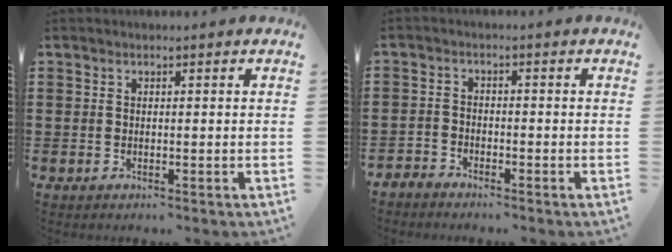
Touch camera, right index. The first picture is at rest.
{"total": 2.0, "force": [-2.0, 0.5, -0.1], "torque": [-0.005, 0.003, -0.044]}